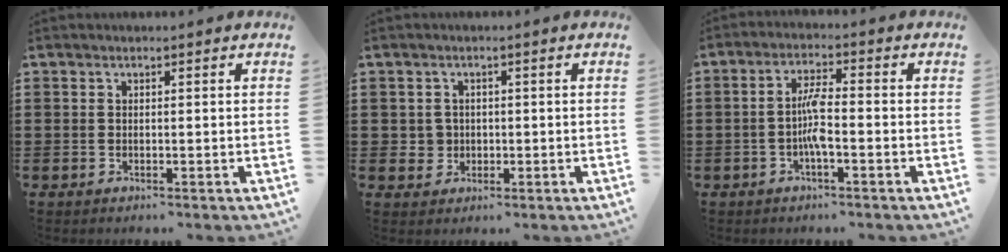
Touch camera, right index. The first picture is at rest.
{"total": 2.2, "force": [-0.1, 2.2, 0.5], "torque": [-0.018, 0.008, -0.005]}
{"total": 4.8, "force": [-1.2, 1.1, 4.6], "torque": [-0.096, 0.003, -0.029]}